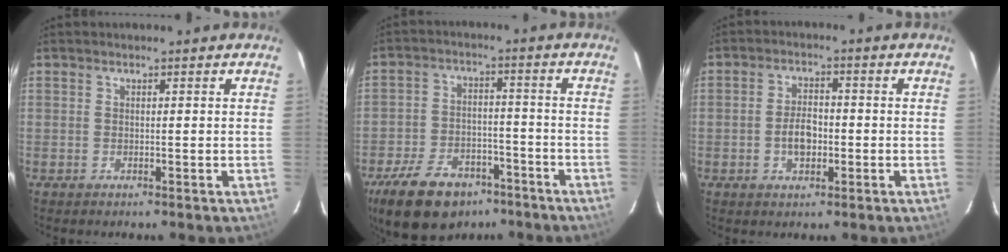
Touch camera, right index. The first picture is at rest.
{"total": 16.7, "force": [-11.2, 9.5, 8.0], "torque": [-0.186, 0.005, -0.170]}
{"total": 5.0, "force": [-1.3, 3.0, 3.8], "torque": [-0.074, 0.009, -0.017]}